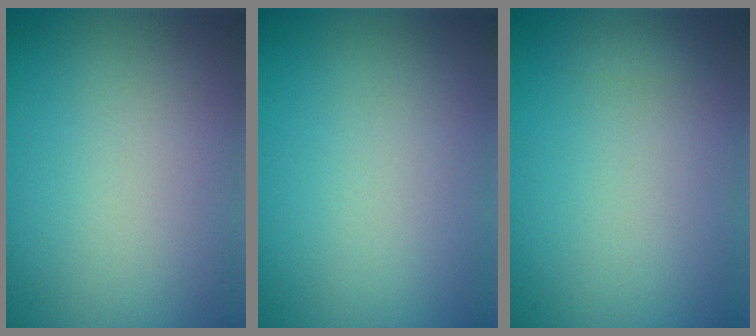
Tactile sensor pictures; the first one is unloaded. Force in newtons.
{"total": 0.0}
{"total": 0.7, "press": 0.7, "slide": 0.1}